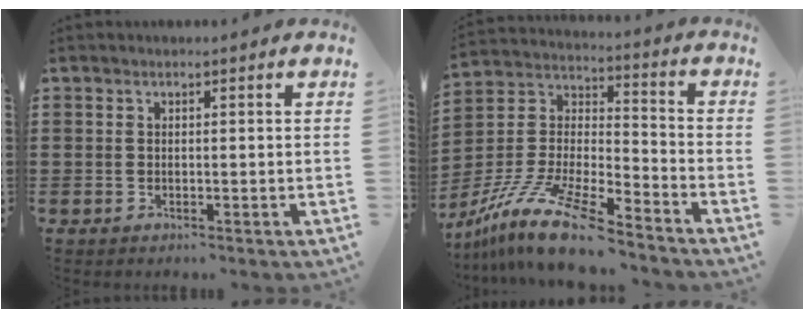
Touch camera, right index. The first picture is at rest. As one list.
[{"total": 13.4, "force": [-10.9, 2.2, 7.5], "torque": [-0.170, 0.020, -0.216]}]